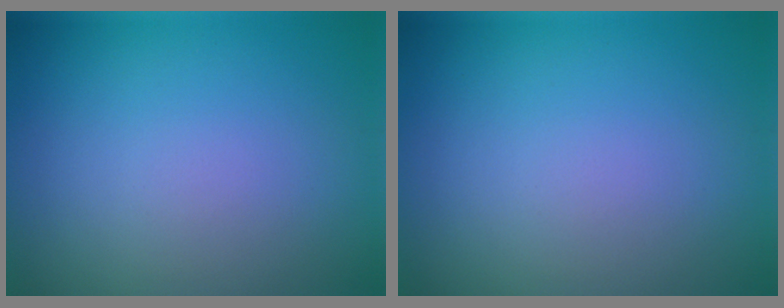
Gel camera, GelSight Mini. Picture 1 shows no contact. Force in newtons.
{"total": 0.0}